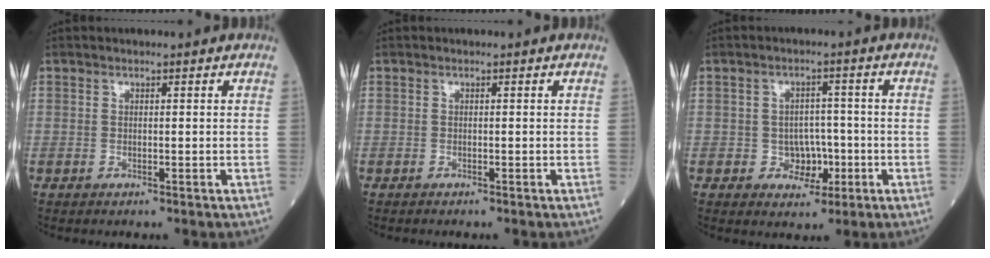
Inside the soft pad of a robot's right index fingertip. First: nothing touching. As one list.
[{"total": 0.5, "force": [-0.5, 0.1, 0.2], "torque": [-0.001, -0.001, -0.009]}, {"total": 4.4, "force": [-1.3, 3.6, 2.3], "torque": [-0.024, 0.009, -0.016]}]